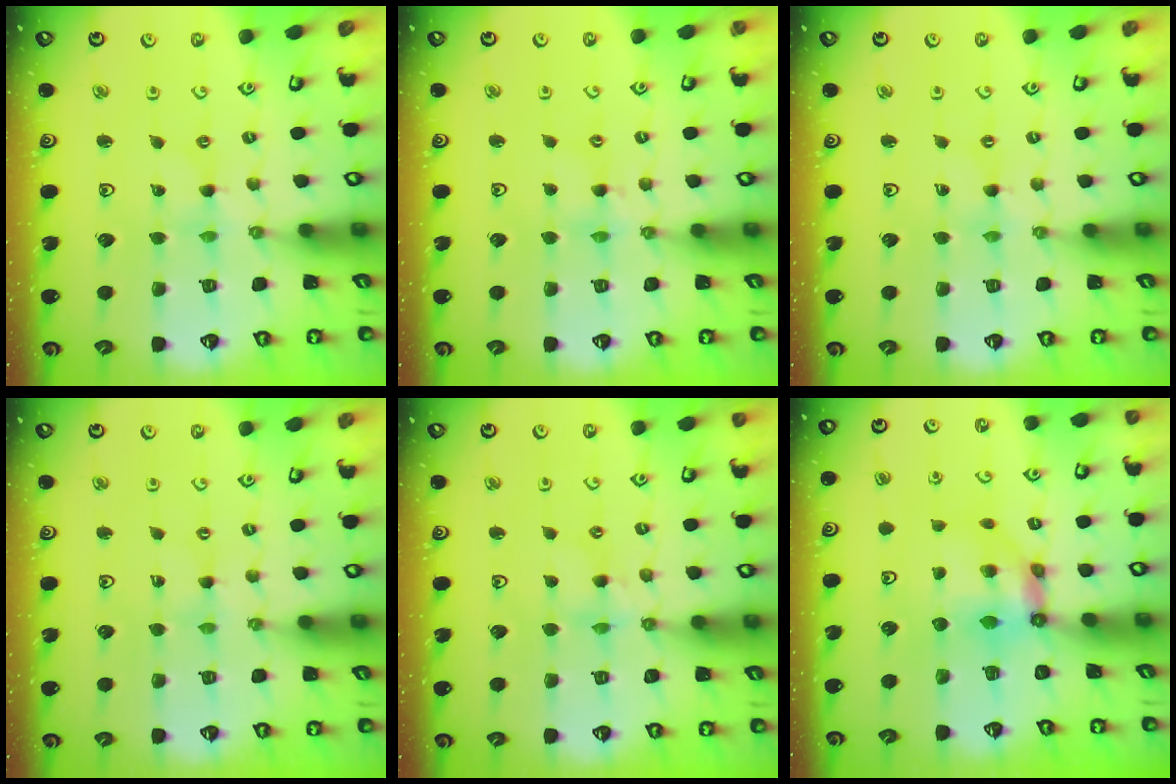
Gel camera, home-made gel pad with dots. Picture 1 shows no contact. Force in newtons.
{"total": 2.8, "press": 2.8, "slide": 0.3}
{"total": 0.0}
{"total": 0.0}
{"total": 3.9, "press": 3.9, "slide": 0.4}
{"total": 6.3, "press": 6.3, "slide": 0.4}